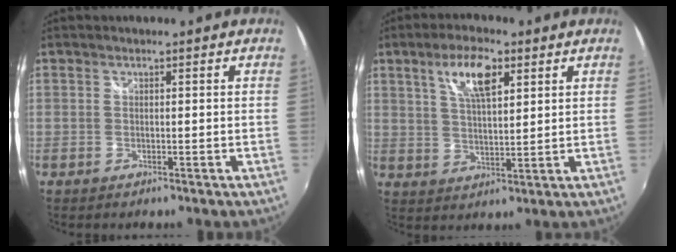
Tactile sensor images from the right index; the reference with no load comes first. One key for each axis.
{"total": 8.3, "fx": 4.1, "fy": 2.9, "fz": 6.6, "tx": -0.119, "ty": 0.010, "tz": 0.076}